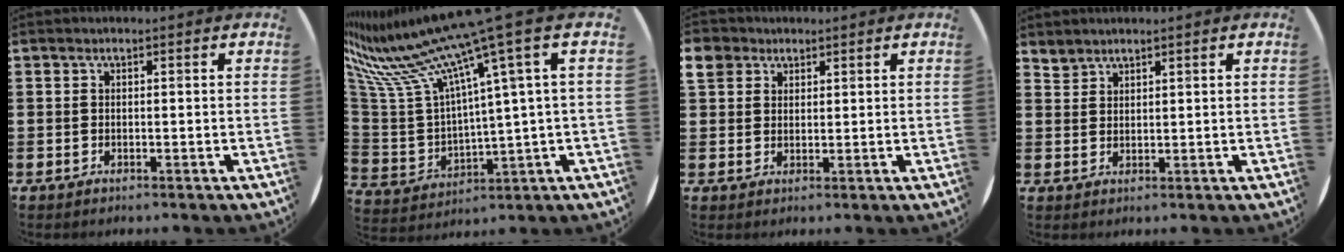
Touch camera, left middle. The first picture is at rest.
{"total": 16.6, "force": [11.1, 2.4, 12.0], "torque": [-0.288, -0.074, 0.178]}
{"total": 3.7, "force": [2.4, 2.8, 0.6], "torque": [-0.015, 0.010, 0.045]}
{"total": 2.1, "force": [2.1, 0.4, -0.4], "torque": [0.004, -0.004, 0.041]}